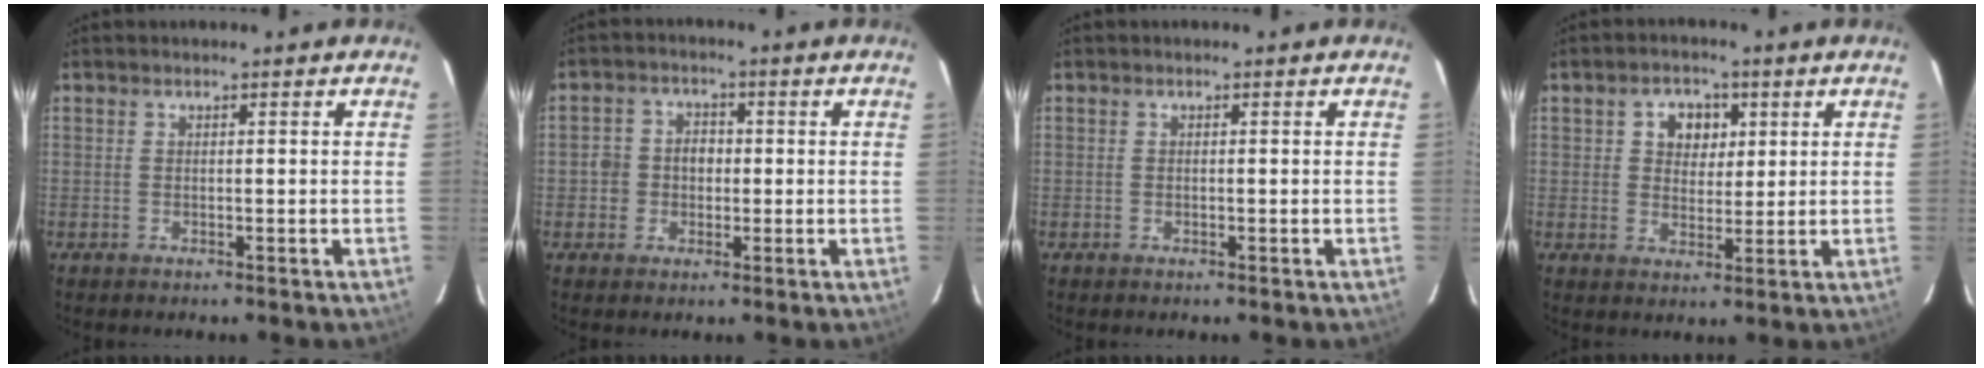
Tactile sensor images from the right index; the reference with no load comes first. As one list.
[{"total": 4.7, "force": [-0.9, 4.4, 1.5], "torque": [-0.030, 0.016, -0.016]}, {"total": 0.0}, {"total": 5.6, "force": [1.8, 4.6, 2.7], "torque": [-0.041, 0.013, 0.031]}]